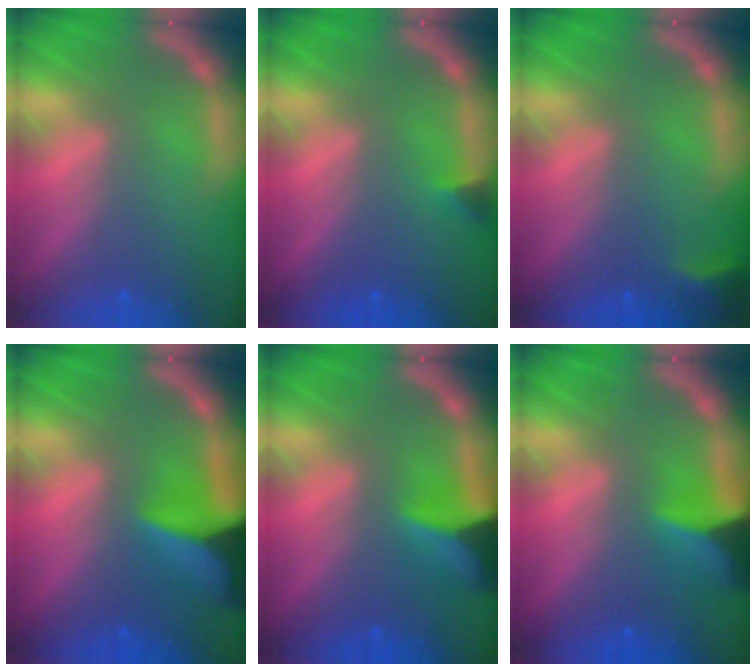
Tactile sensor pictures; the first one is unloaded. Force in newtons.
{"total": 0.9}
{"total": 1.9}
{"total": 8.4}
{"total": 5.4}
{"total": 5.0}